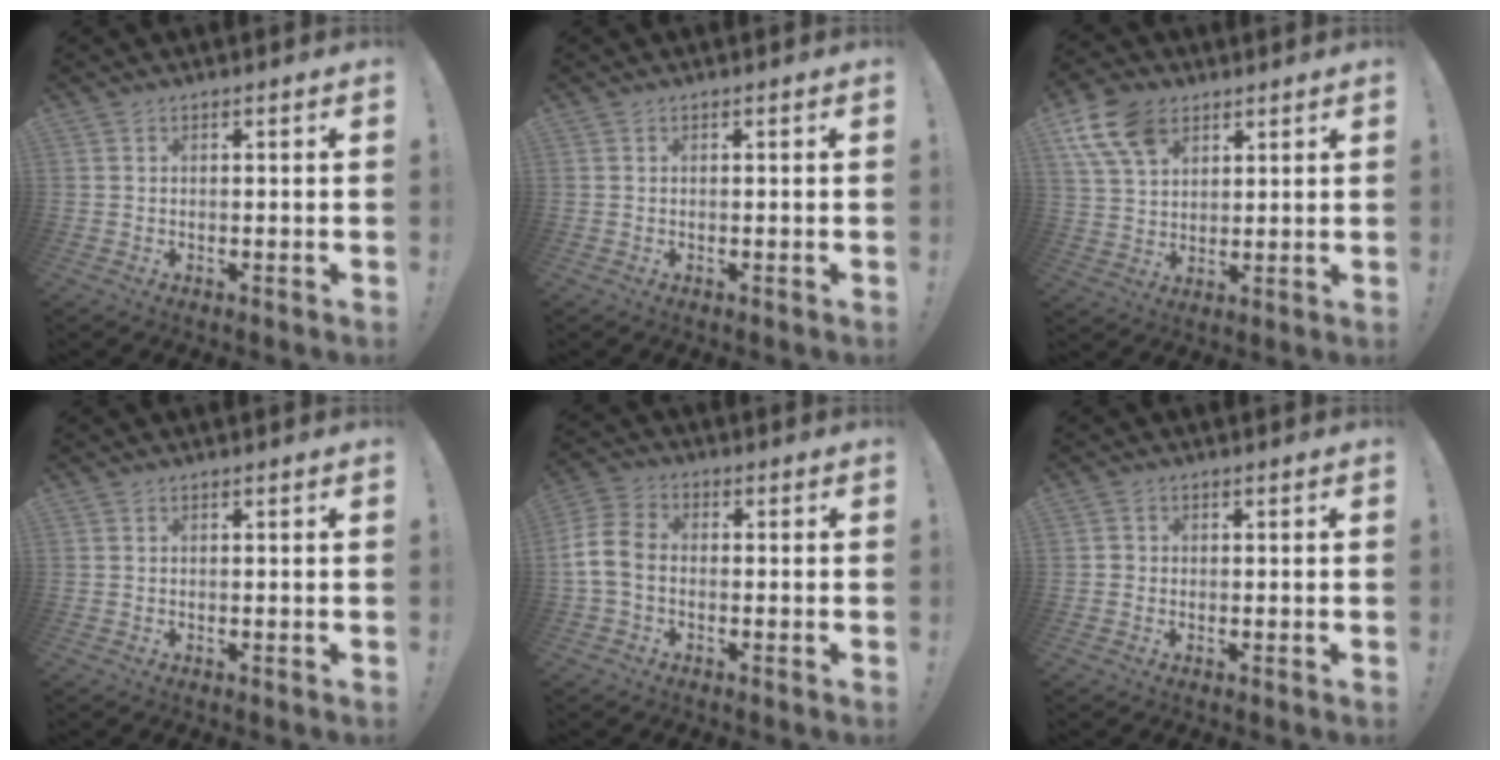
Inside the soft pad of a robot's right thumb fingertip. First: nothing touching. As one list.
[{"total": 0.0}, {"total": 12.5, "force": [6.6, 8.1, 6.9], "torque": [-0.133, -0.016, 0.129]}, {"total": 0.0}, {"total": 8.5, "force": [-1.6, 5.9, 5.9], "torque": [-0.126, 0.018, -0.024]}, {"total": 1.1, "force": [-0.2, 1.0, 0.5], "torque": [-0.007, 0.004, -0.005]}]